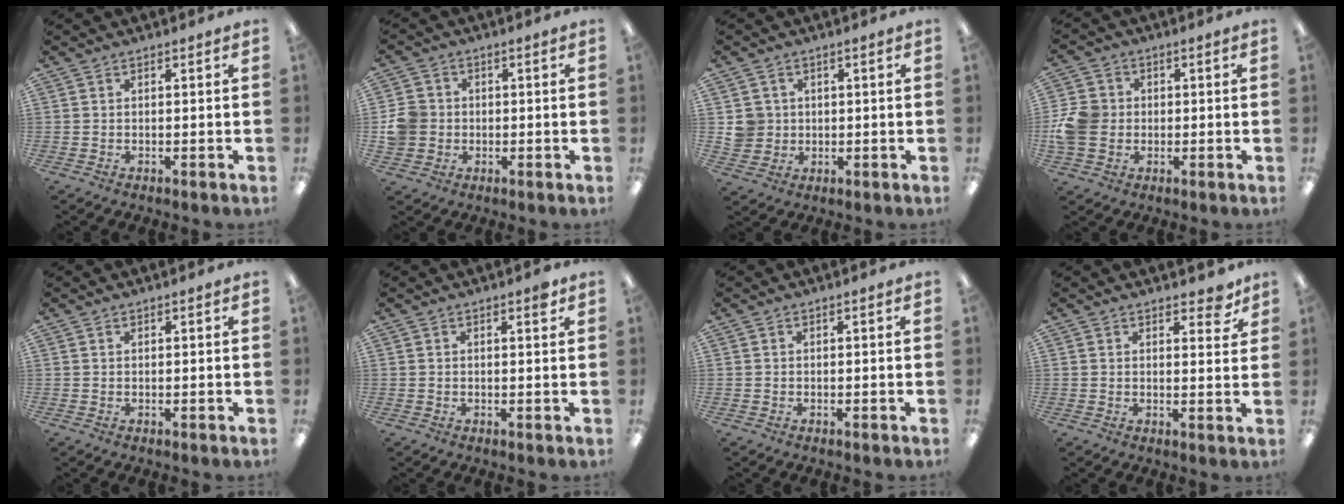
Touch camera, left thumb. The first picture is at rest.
{"total": 6.0, "force": [-0.2, 5.6, 2.0], "torque": [-0.042, 0.014, -0.002]}
{"total": 4.8, "force": [0.8, 4.7, 0.9], "torque": [-0.013, 0.006, 0.015]}
{"total": 8.5, "force": [-0.6, 7.5, 4.0], "torque": [-0.088, 0.019, -0.007]}
{"total": 0.5, "force": [0.4, 0.2, 0.3], "torque": [-0.005, 0.003, 0.006]}
{"total": 1.9, "force": [1.1, 0.5, 1.4], "torque": [-0.015, -0.004, 0.016]}
{"total": 0.0}
{"total": 4.8, "force": [3.6, 2.2, 2.3], "torque": [-0.013, -0.019, 0.058]}